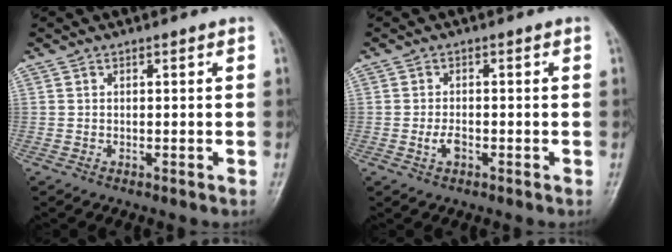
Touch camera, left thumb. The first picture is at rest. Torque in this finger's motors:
{"motor_torque": [-0.14, 0.21, 0.23, 0.18, 0.01]}